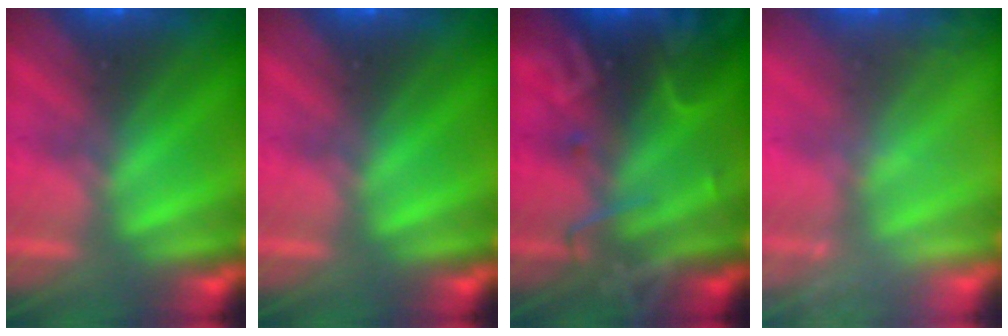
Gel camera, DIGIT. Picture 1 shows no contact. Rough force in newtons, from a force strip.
{"total": 0.0}
{"total": 2.7}
{"total": 2.4}